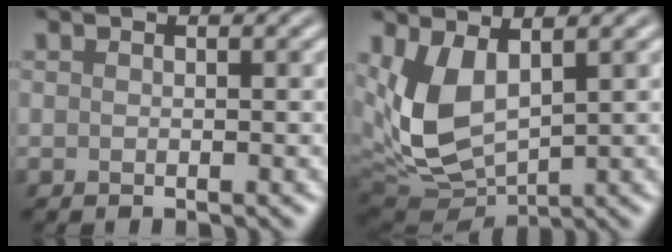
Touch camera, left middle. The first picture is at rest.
{"total": 7.1, "force": [1.6, 3.8, 5.7], "torque": [-0.138, -0.012, 0.033]}